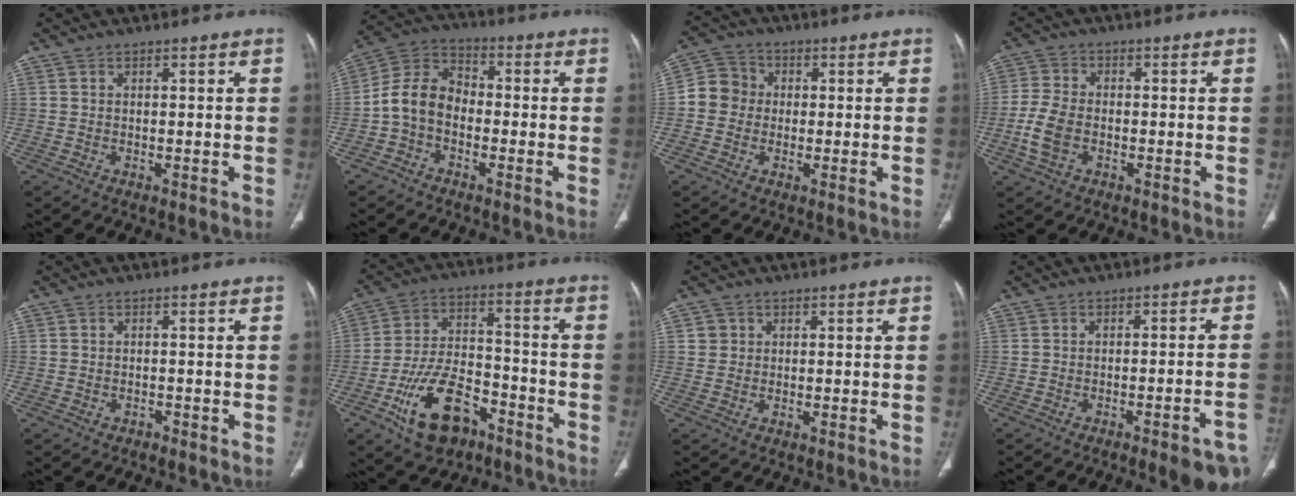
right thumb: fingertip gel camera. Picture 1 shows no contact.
{"total": 8.9, "force": [-2.1, 6.6, 5.6], "torque": [-0.093, 0.036, -0.056]}
{"total": 6.5, "force": [-0.2, 6.1, 2.2], "torque": [-0.022, 0.018, -0.016]}
{"total": 6.4, "force": [-1.8, 4.2, 4.5], "torque": [-0.104, 0.010, -0.038]}
{"total": 0.9, "force": [-0.8, 0.5, -0.1], "torque": [0.002, 0.005, -0.016]}
{"total": 15.3, "force": [-8.2, 8.7, 9.6], "torque": [-0.153, 0.059, -0.137]}
{"total": 1.7, "force": [0.5, 1.6, 0.2], "torque": [0.011, 0.005, 0.007]}
{"total": 10.1, "force": [-6.1, 1.6, 7.8], "torque": [-0.081, 0.029, -0.077]}